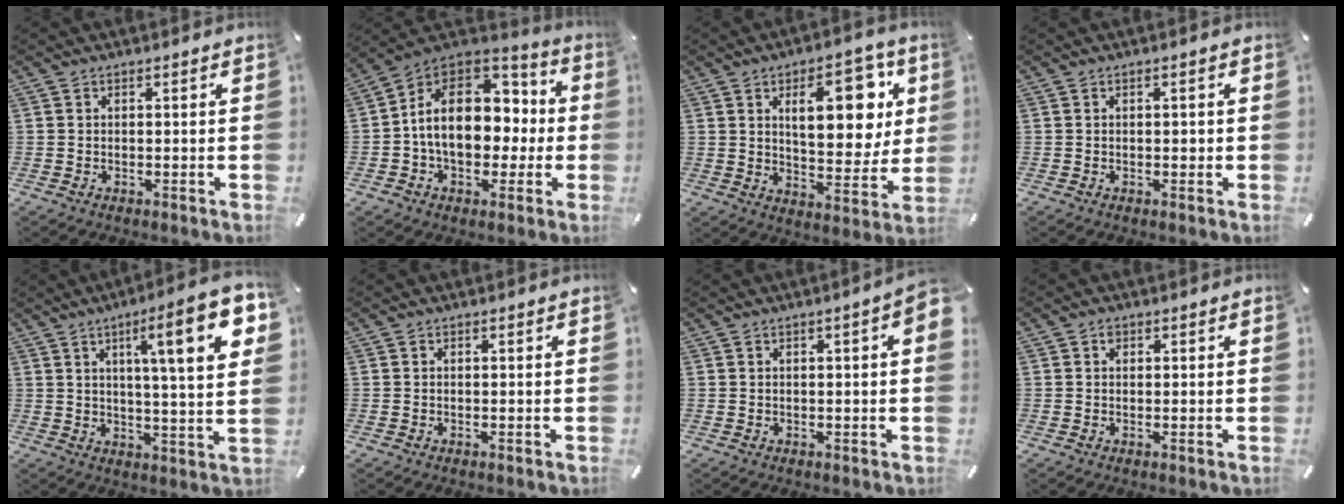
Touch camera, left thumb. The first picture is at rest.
{"total": 17.5, "force": [-0.1, 13.4, 11.4], "torque": [-0.183, 0.002, 0.002]}
{"total": 18.0, "force": [6.6, 8.9, 14.2], "torque": [-0.191, -0.014, 0.102]}
{"total": 1.1, "force": [-0.1, 0.6, 0.9], "torque": [-0.017, 0.003, -0.003]}
{"total": 17.6, "force": [6.8, 3.0, 15.9], "torque": [-0.234, -0.028, 0.089]}
{"total": 0.0}
{"total": 3.7, "force": [0.8, 0.6, 3.6], "torque": [-0.057, -0.001, 0.012]}
{"total": 0.9, "force": [0.3, 0.8, 0.3], "torque": [0.002, 0.000, 0.003]}